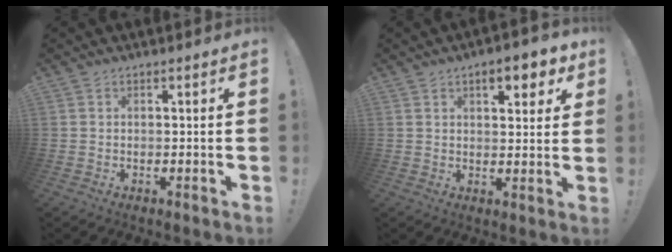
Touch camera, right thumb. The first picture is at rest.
{"total": 7.5, "force": [4.2, 2.8, 5.5], "torque": [-0.067, -0.017, 0.068]}